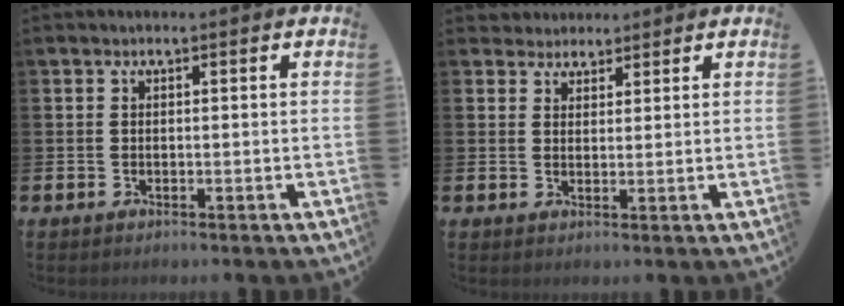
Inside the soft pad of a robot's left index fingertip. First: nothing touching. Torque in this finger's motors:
{"motor_torque": [1.00, -1.14, 0.21, -0.02]}